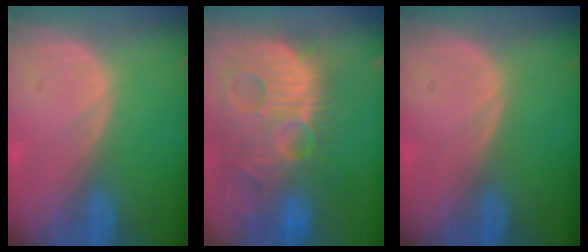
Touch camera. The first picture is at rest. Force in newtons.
{"total": 14.6, "press": 12.7, "slide": 7.3}
{"total": 0.0}